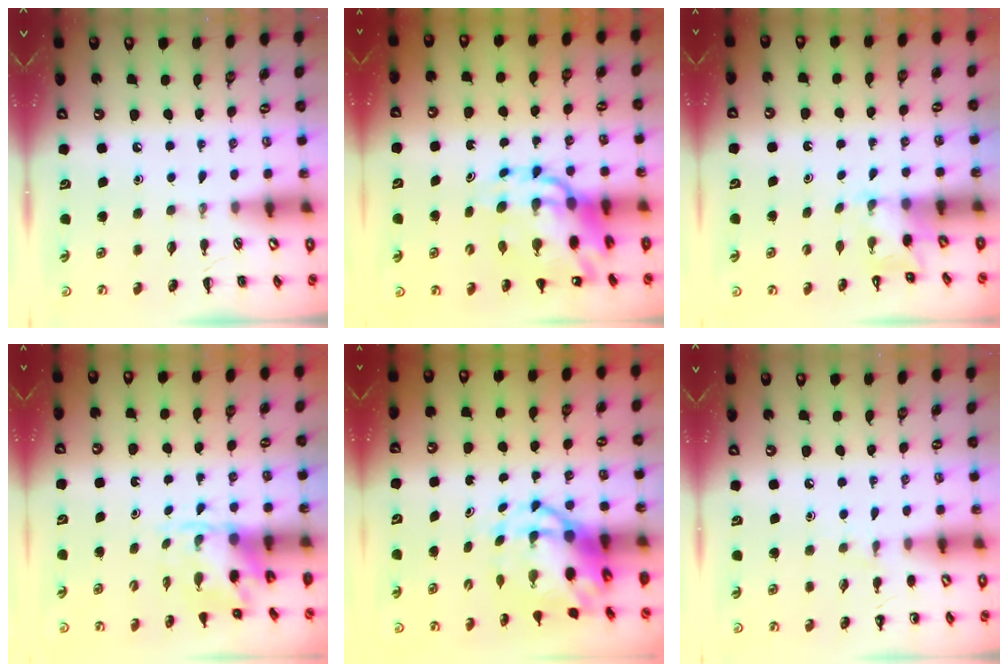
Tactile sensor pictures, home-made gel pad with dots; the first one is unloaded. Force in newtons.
{"total": 16.1, "press": 15.4, "slide": 4.6}
{"total": 2.7, "press": 2.6, "slide": 0.9}
{"total": 4.8, "press": 4.7, "slide": 0.4}
{"total": 8.0, "press": 7.7, "slide": 2.1}
{"total": 4.0, "press": 3.7, "slide": 1.5}